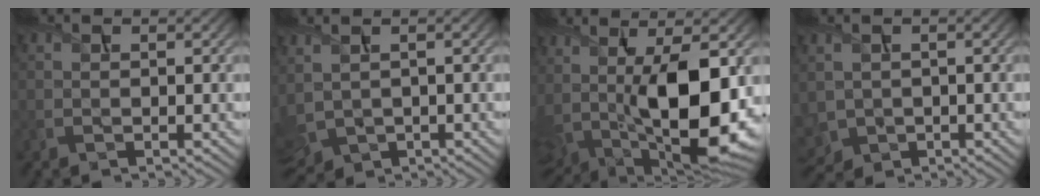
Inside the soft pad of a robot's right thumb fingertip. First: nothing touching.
{"total": 5.2, "force": [0.3, 3.3, 4.0], "torque": [-0.128, -0.016, 0.023]}
{"total": 16.8, "force": [1.6, 6.6, 15.3], "torque": [-0.274, -0.002, 0.042]}
{"total": 3.7, "force": [-0.6, 3.0, 2.1], "torque": [-0.068, -0.016, -0.010]}